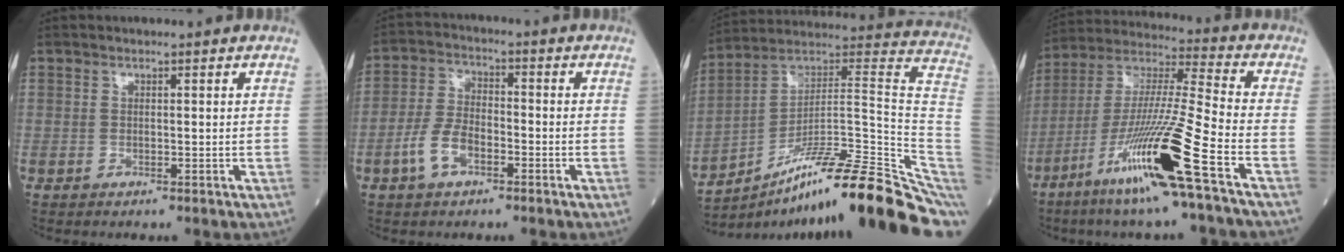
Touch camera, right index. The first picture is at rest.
{"total": 6.3, "force": [-2.9, 3.1, 4.7], "torque": [-0.105, 0.008, -0.059]}
{"total": 27.6, "force": [-17.5, 2.6, 21.1], "torque": [-0.202, 0.048, -0.274]}
{"total": 18.0, "force": [-8.8, -1.3, 15.7], "torque": [-0.329, -0.038, -0.171]}